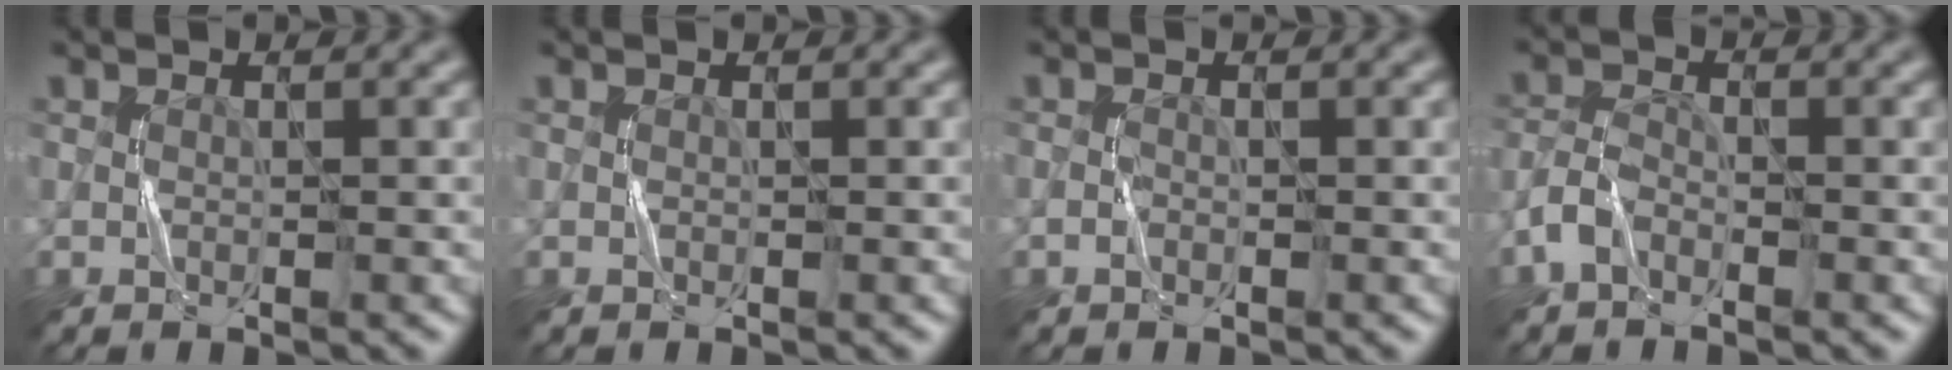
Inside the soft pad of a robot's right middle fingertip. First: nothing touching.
{"total": 0.0}
{"total": 0.0}
{"total": 2.2, "force": [-1.5, 1.1, 1.2], "torque": [-0.024, 0.006, -0.039]}